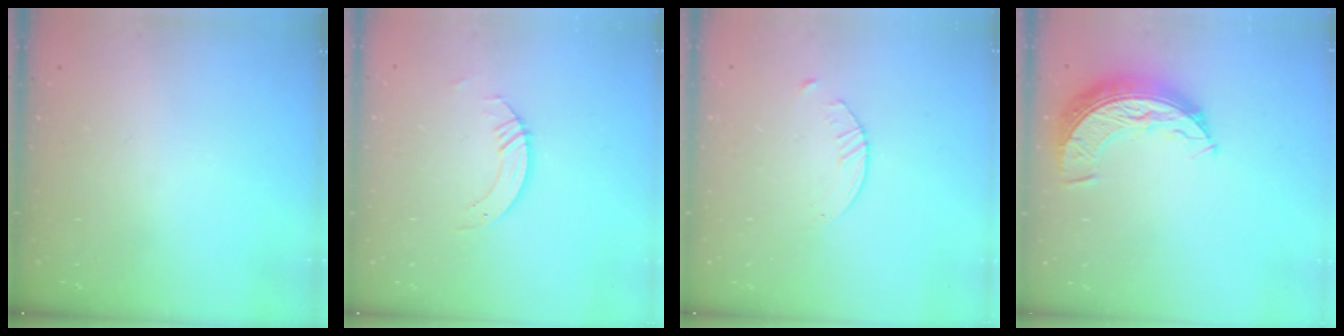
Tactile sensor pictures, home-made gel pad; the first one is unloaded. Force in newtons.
{"total": 3.4, "press": 3.4, "slide": 0.1}
{"total": 2.0, "press": 2.0, "slide": 0.3}
{"total": 10.5, "press": 10.5, "slide": 0.5}